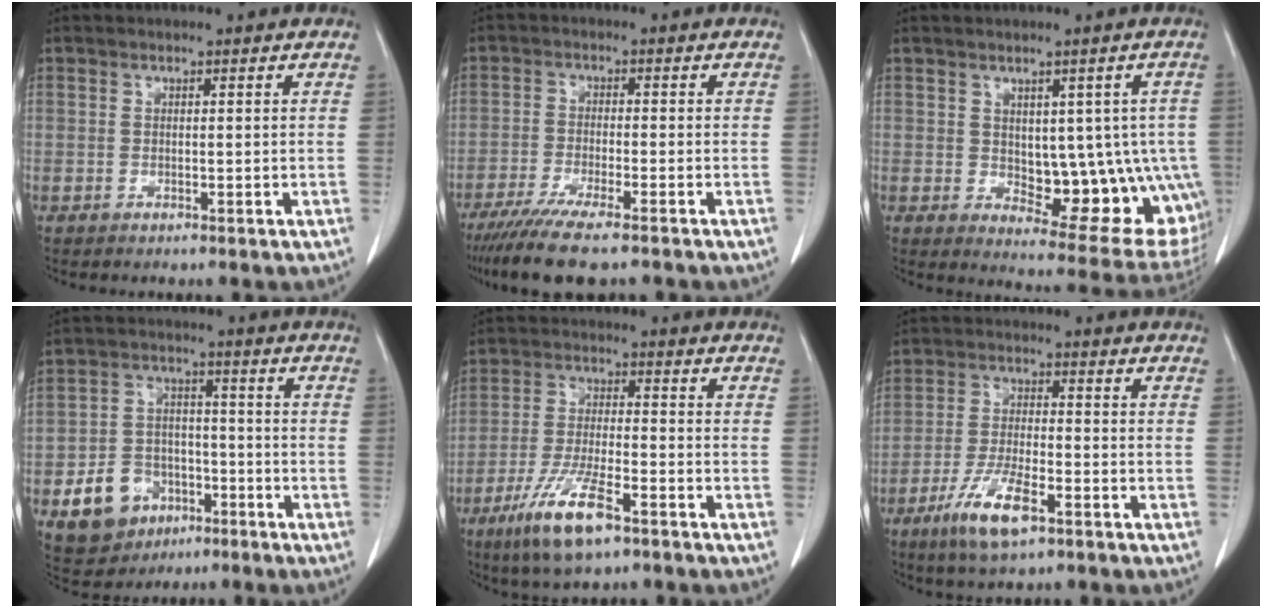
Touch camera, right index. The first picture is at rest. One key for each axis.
{"total": 9.4, "fx": -7.3, "fy": 0.6, "fz": 5.8, "tx": -0.093, "ty": -0.023, "tz": -0.119}
{"total": 14.3, "fx": -1.0, "fy": 7.0, "fz": 12.5, "tx": -0.116, "ty": 0.008, "tz": 0.011}
{"total": 9.9, "fx": -4.4, "fy": 7.8, "fz": 4.3, "tx": -0.085, "ty": 0.017, "tz": -0.063}
{"total": 10.6, "fx": -6.4, "fy": 2.0, "fz": 8.2, "tx": -0.165, "ty": -0.020, "tz": -0.114}
{"total": 8.7, "fx": -5.1, "fy": 2.0, "fz": 6.8, "tx": -0.137, "ty": -0.014, "tz": -0.091}